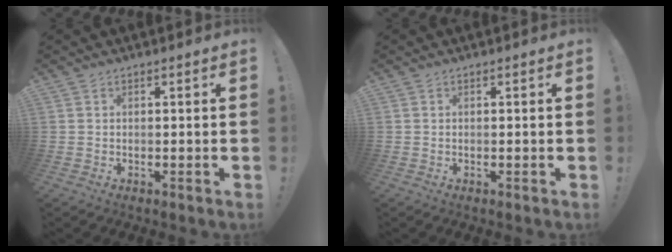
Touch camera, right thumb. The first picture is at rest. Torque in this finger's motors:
{"motor_torque": [-0.03, -0.20, 0.24, -0.32, 0.01]}